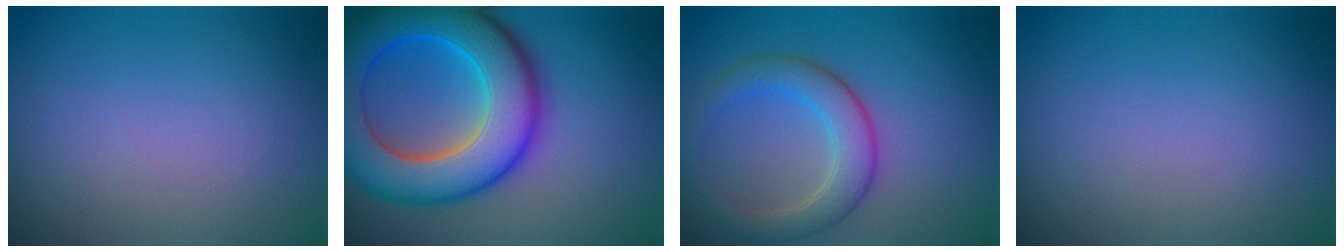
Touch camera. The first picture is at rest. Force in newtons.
{"total": 12.4, "press": 12.4, "slide": 0.3}
{"total": 4.3, "press": 4.3, "slide": 0.2}
{"total": 0.0}